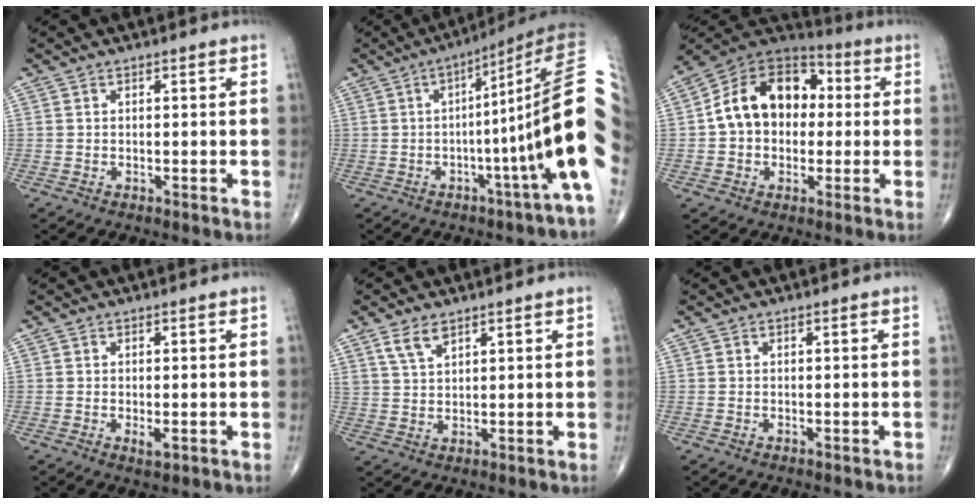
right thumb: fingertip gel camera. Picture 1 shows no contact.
{"total": 19.7, "force": [0.0, 0.8, 19.6], "torque": [-0.219, 0.031, -0.003]}
{"total": 16.5, "force": [0.9, 12.1, 11.2], "torque": [-0.148, 0.039, 0.004]}
{"total": 1.6, "force": [-0.4, 0.6, 1.4], "torque": [-0.024, -0.005, -0.003]}
{"total": 4.2, "force": [2.8, 2.0, 2.4], "torque": [-0.043, -0.012, 0.061]}
{"total": 0.0}